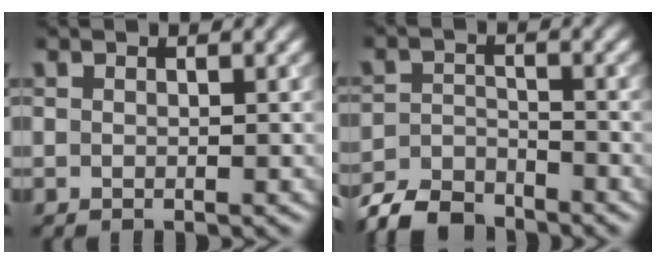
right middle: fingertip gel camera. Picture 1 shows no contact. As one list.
[{"total": 5.8, "force": [-5.2, 1.8, 1.7], "torque": [-0.030, -0.010, -0.103]}]